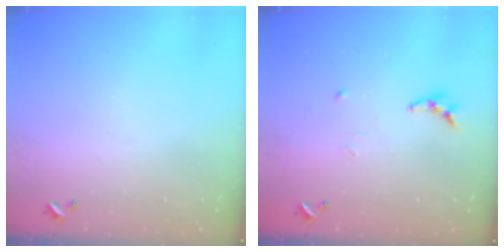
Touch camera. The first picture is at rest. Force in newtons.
{"total": 6.6, "press": 6.5, "slide": 0.6}